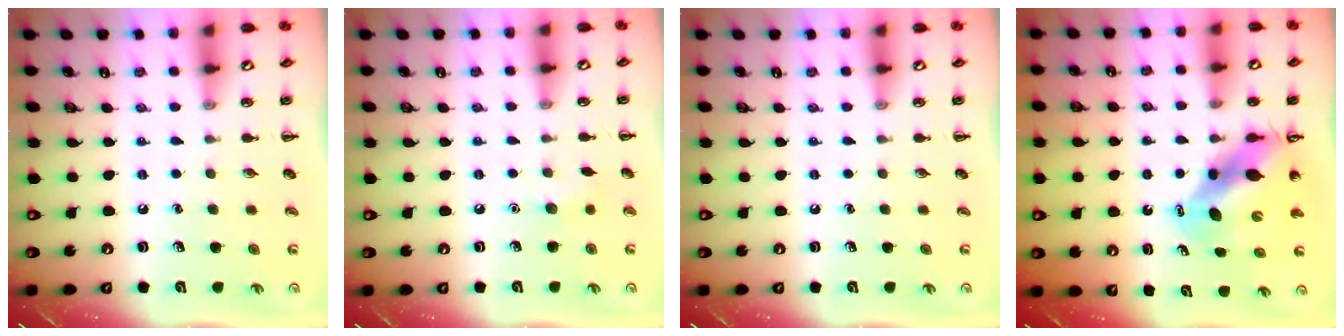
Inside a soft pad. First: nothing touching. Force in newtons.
{"total": 4.6, "press": 4.4, "slide": 1.3}
{"total": 0.0}
{"total": 9.7, "press": 9.3, "slide": 2.9}